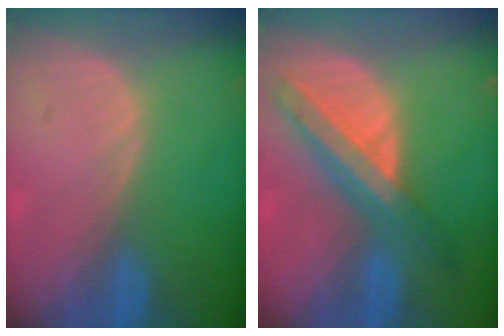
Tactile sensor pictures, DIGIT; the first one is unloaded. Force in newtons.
{"total": 8.6, "press": 7.4, "slide": 4.5}